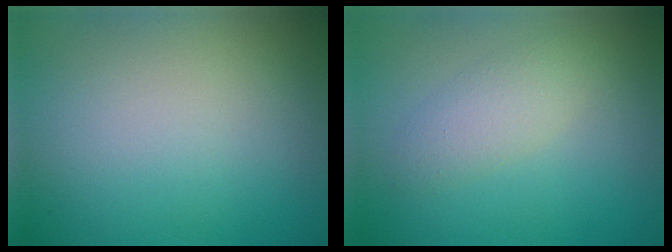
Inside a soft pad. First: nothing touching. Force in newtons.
{"total": 2.4, "press": 2.4, "slide": 0.1}